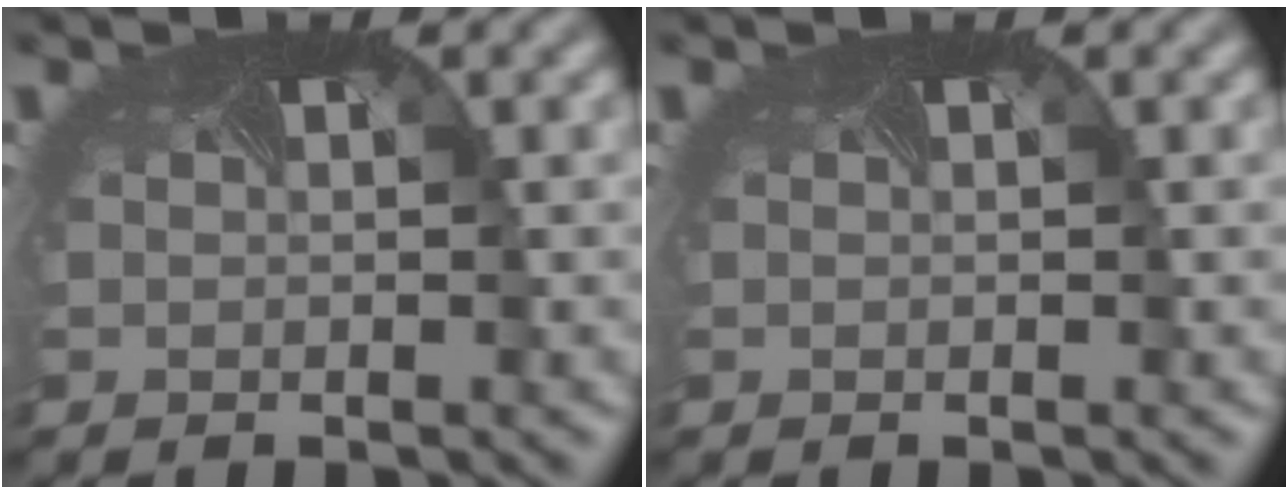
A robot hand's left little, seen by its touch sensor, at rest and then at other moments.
{"total": 0.0}